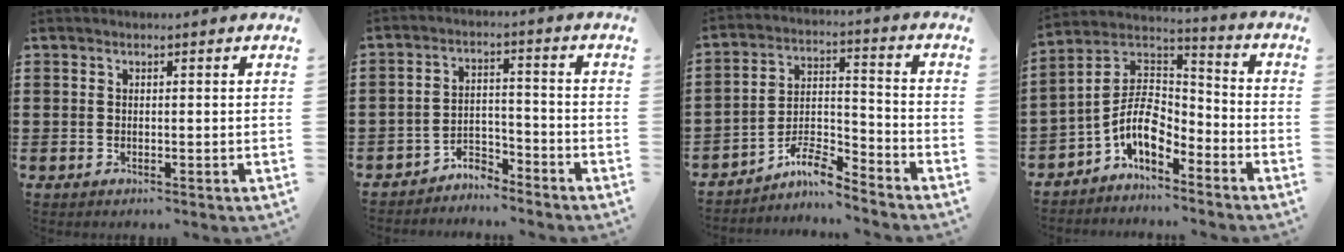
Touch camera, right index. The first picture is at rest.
{"total": 4.2, "force": [-4.2, 0.8, 0.4], "torque": [-0.014, 0.004, -0.084]}
{"total": 7.1, "force": [-6.3, 1.2, 3.1], "torque": [-0.064, 0.004, -0.120]}
{"total": 8.3, "force": [-4.0, 4.3, 5.8], "torque": [-0.148, -0.020, -0.087]}